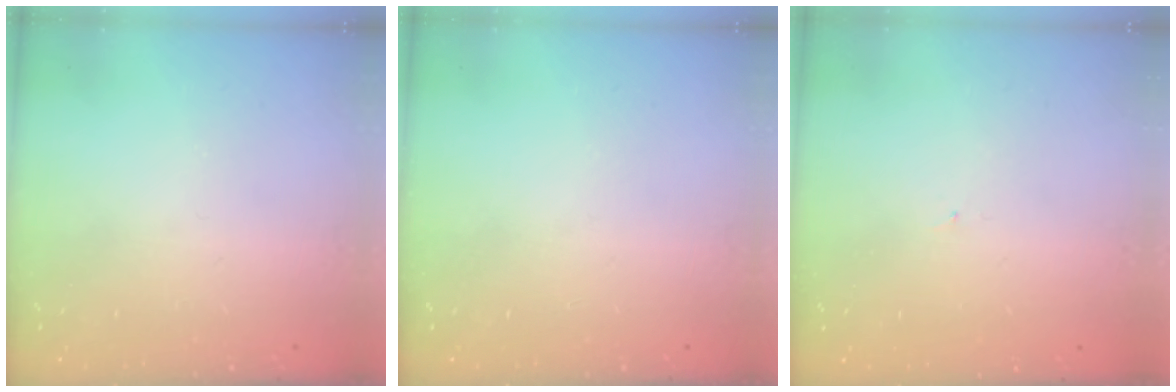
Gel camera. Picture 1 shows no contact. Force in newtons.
{"total": 0.0}
{"total": 0.8, "press": 0.8, "slide": 0.1}